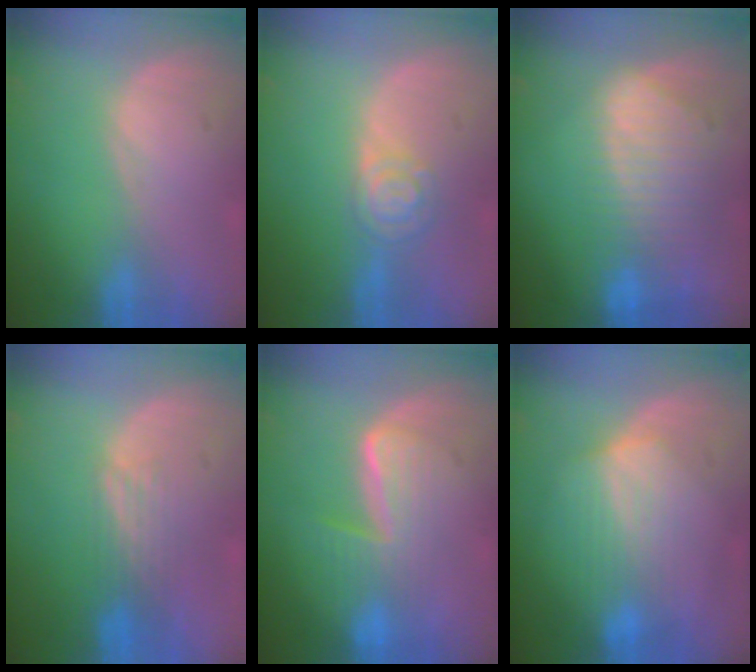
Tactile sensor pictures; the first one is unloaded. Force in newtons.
{"total": 4.7, "press": 4.1, "slide": 2.3}
{"total": 9.3, "press": 8.1, "slide": 4.4}
{"total": 4.0, "press": 3.3, "slide": 2.3}
{"total": 6.6, "press": 5.9, "slide": 3.0}
{"total": 7.1, "press": 6.4, "slide": 3.1}